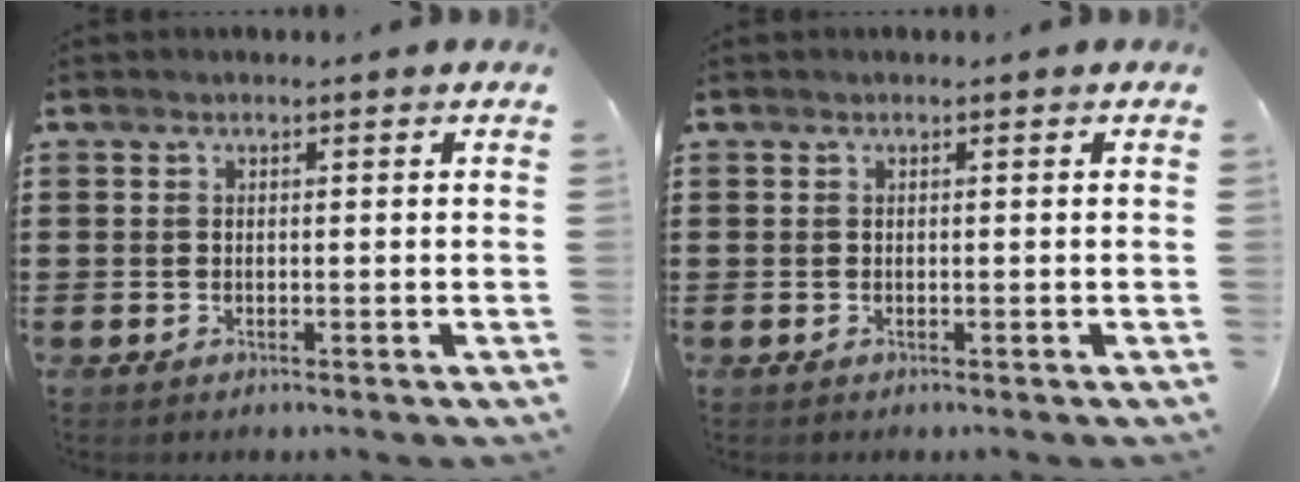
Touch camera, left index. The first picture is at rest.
{"total": 0.0}